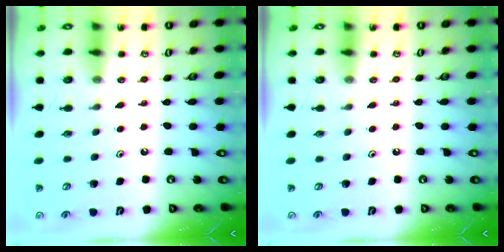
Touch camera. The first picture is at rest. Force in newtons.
{"total": 0.0}